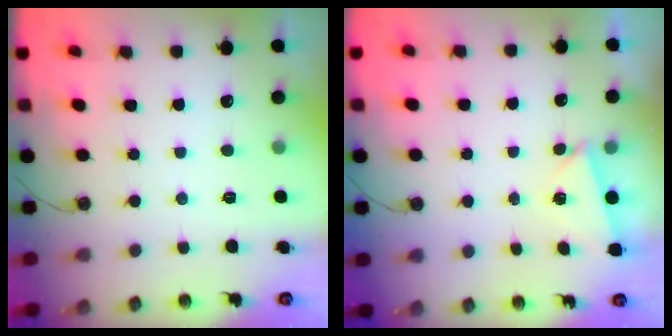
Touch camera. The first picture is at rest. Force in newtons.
{"total": 2.2, "press": 1.2, "slide": 1.8}